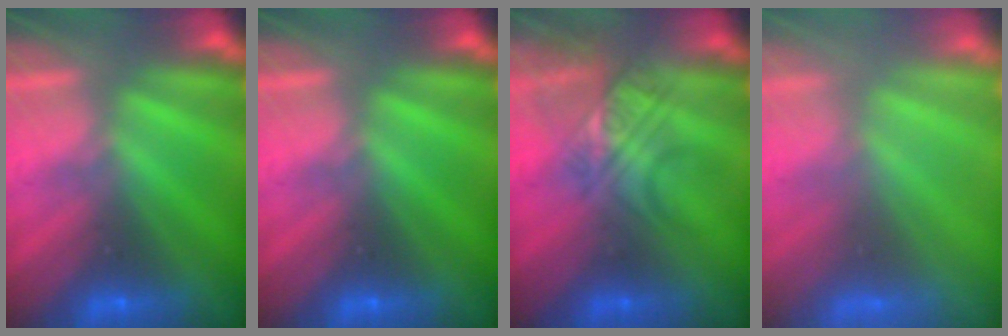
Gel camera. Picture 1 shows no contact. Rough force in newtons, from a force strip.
{"total": 0.0}
{"total": 2.4}
{"total": 7.8}